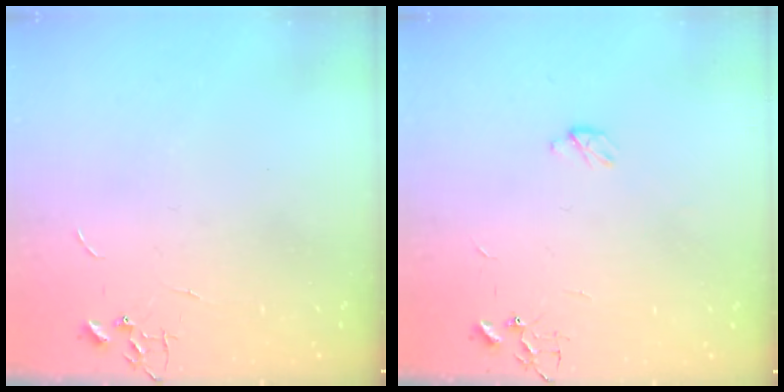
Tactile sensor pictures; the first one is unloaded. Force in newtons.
{"total": 3.3, "press": 3.2, "slide": 0.4}